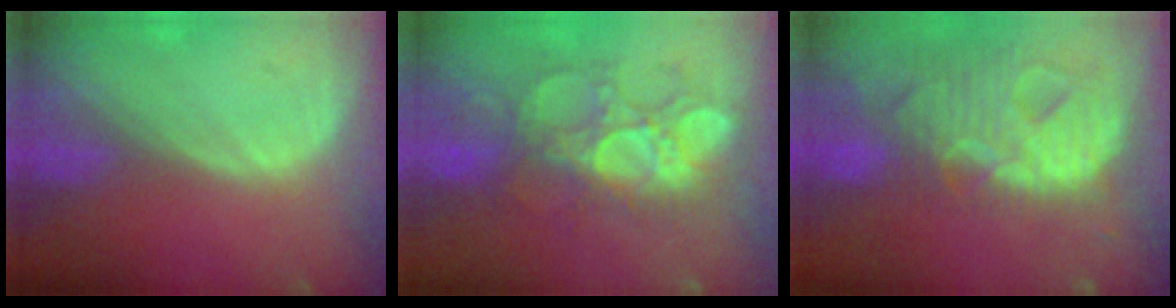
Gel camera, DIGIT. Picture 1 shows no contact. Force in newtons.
{"total": 9.6, "press": 9.6, "slide": 0.1}
{"total": 13.4, "press": 11.5, "slide": 6.9}